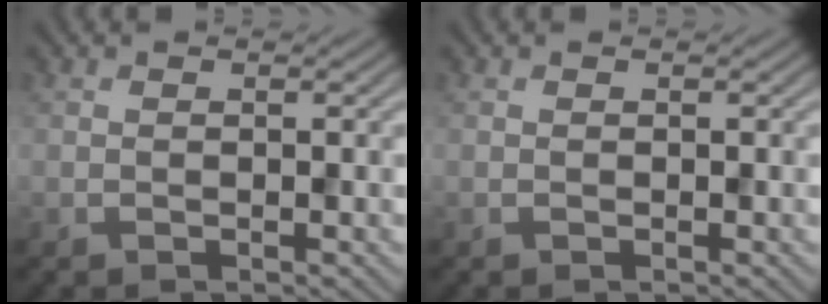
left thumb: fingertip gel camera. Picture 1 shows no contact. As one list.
[{"total": 0.0}]